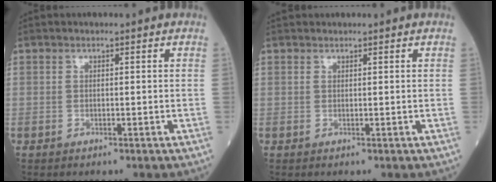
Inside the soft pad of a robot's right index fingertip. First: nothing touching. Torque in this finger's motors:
{"motor_torque": [0.21, 0.17, 0.05, 0.00]}